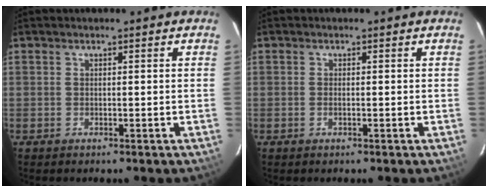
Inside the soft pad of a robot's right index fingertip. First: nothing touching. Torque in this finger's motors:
{"motor_torque": [-0.22, 0.12, -0.06, -0.01]}